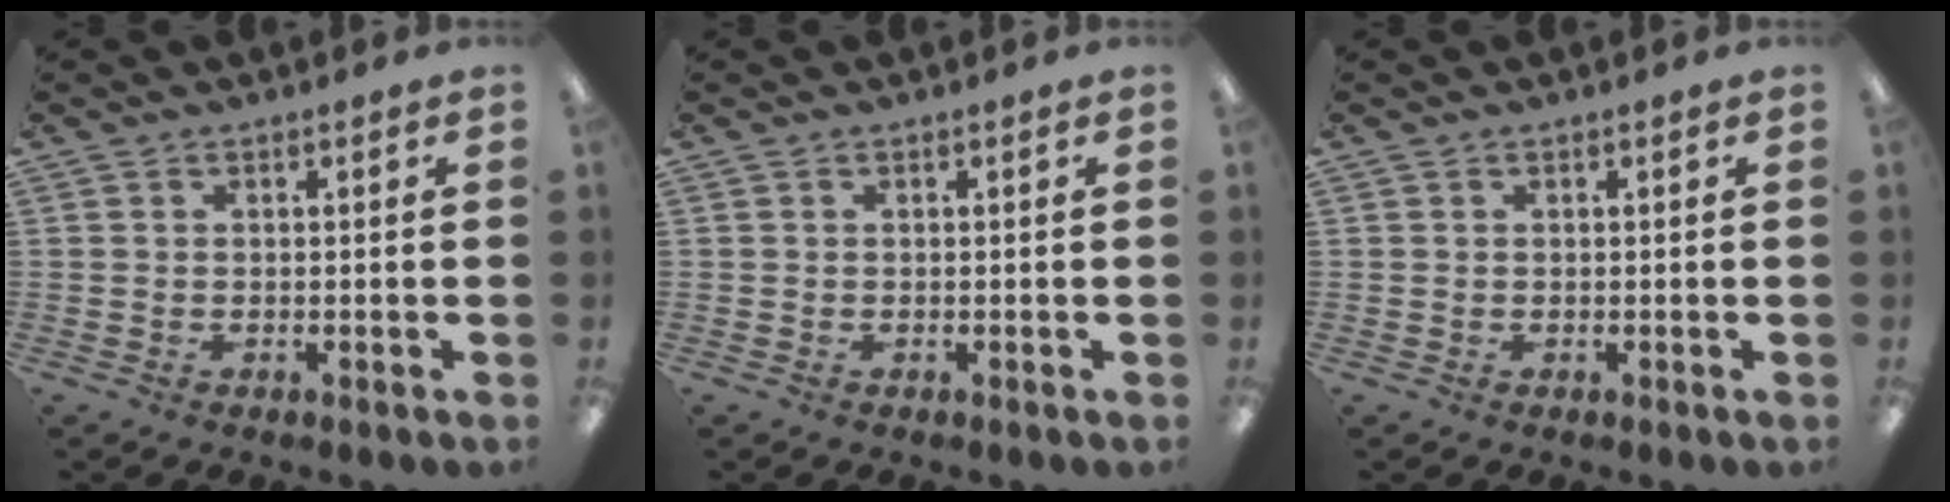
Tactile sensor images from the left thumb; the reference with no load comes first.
{"total": 0.0}
{"total": 0.0}